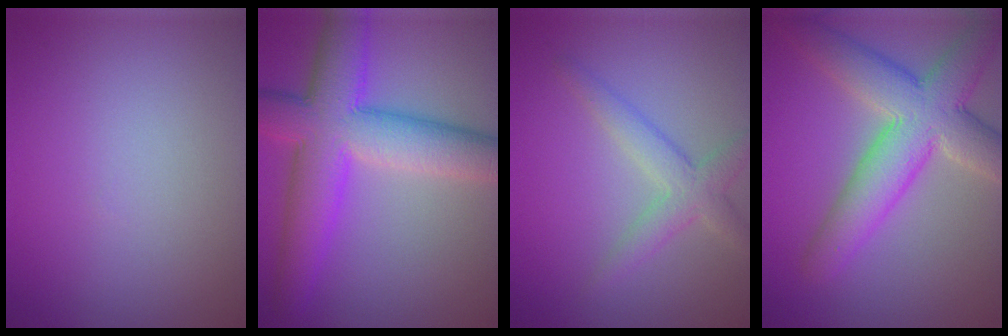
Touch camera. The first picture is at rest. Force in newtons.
{"total": 9.6, "press": 9.6, "slide": 0.2}
{"total": 3.1, "press": 3.1, "slide": 0.1}
{"total": 8.0, "press": 8.0, "slide": 0.4}